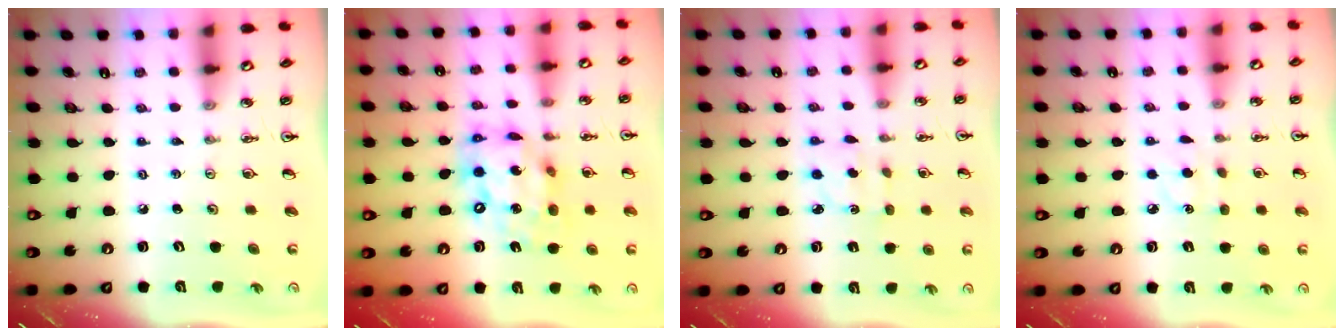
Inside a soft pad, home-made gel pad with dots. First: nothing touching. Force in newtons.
{"total": 15.5, "press": 15.5, "slide": 1.1}
{"total": 2.9, "press": 2.8, "slide": 0.8}
{"total": 6.1, "press": 6.1, "slide": 0.7}